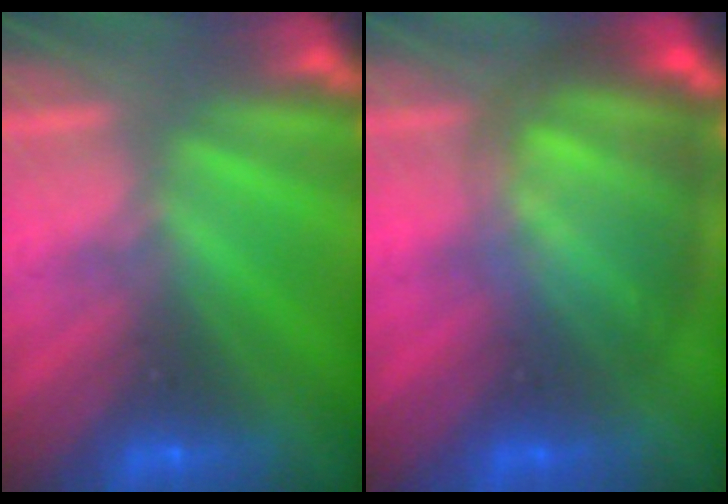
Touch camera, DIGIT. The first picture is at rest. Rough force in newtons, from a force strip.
{"total": 5.8}